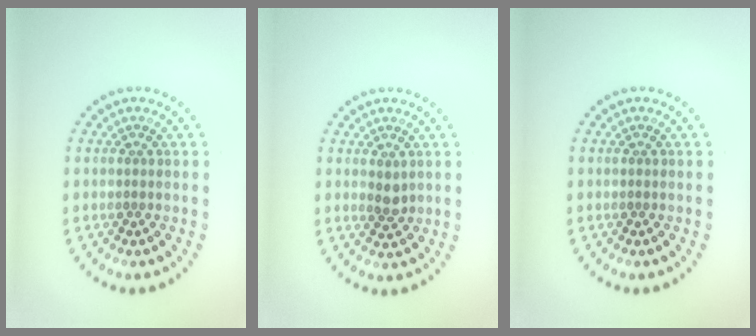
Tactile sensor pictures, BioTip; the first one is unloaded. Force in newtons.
{"total": 1.3, "press": 1.2, "slide": 0.3}
{"total": 0.0}